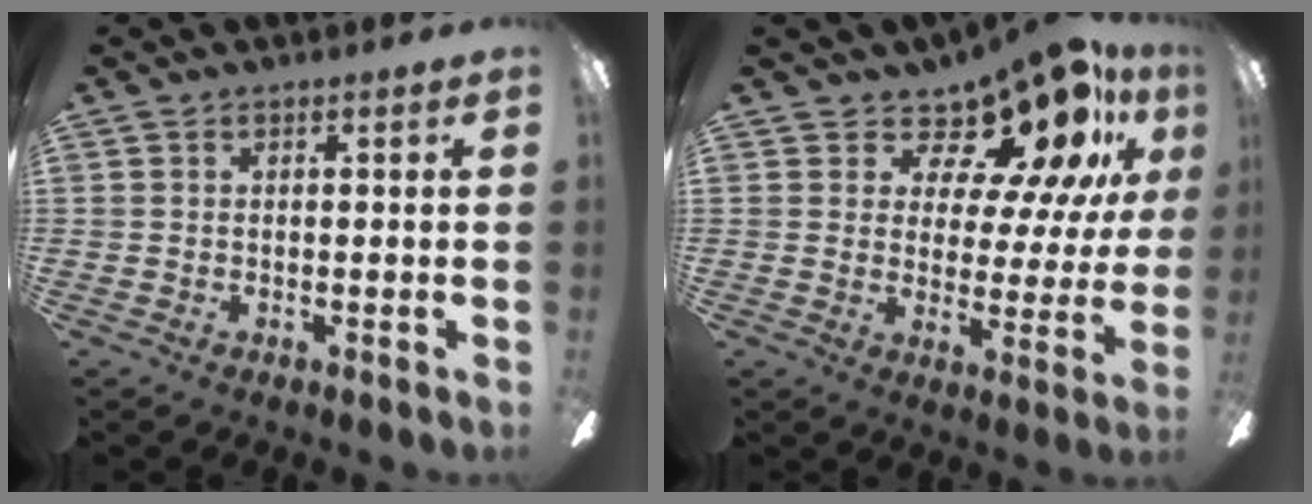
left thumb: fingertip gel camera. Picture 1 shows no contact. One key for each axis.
{"total": 15.3, "fx": 11.6, "fy": 6.1, "fz": 7.9, "tx": -0.126, "ty": -0.095, "tz": 0.198}